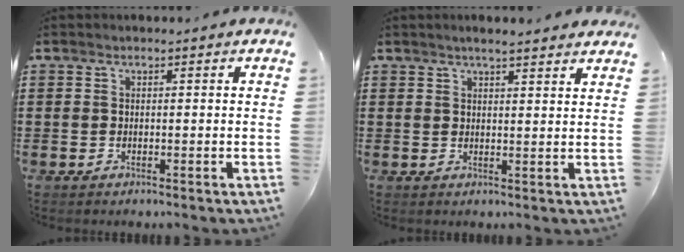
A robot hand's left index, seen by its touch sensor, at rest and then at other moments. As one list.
[{"total": 2.6, "force": [2.4, 0.0, 1.0], "torque": [-0.024, 0.002, 0.044]}]